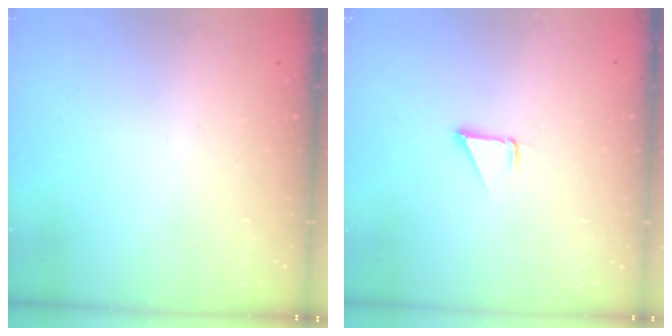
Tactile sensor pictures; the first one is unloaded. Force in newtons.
{"total": 1.3, "press": 1.3, "slide": 0.1}